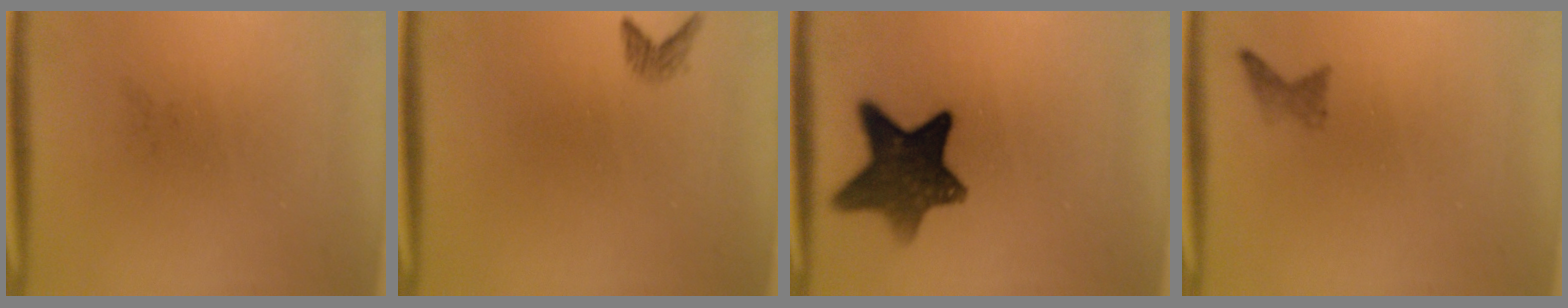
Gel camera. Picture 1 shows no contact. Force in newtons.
{"total": 1.1}
{"total": 11.3}
{"total": 1.1}